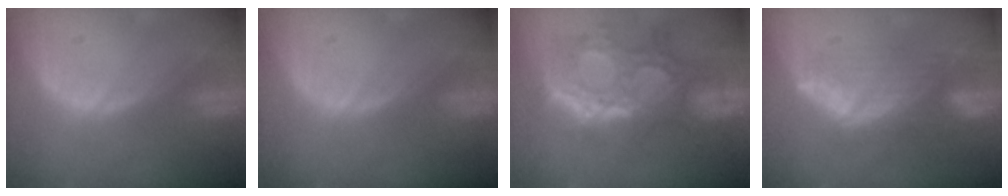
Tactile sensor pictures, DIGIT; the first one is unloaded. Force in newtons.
{"total": 0.0}
{"total": 11.9, "press": 10.7, "slide": 5.3}
{"total": 7.0, "press": 6.8, "slide": 1.7}